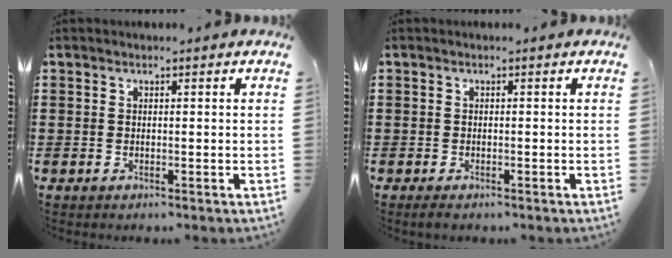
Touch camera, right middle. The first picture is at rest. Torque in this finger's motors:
{"motor_torque": [1.12, 0.31, 0.21, 0.07]}